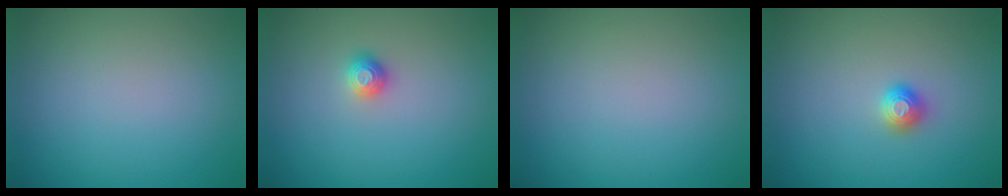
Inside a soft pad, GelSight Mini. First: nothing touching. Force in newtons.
{"total": 1.2, "press": 1.1, "slide": 0.3}
{"total": 0.0}
{"total": 1.2, "press": 1.2, "slide": 0.2}